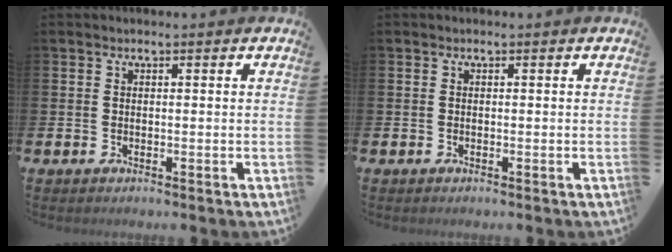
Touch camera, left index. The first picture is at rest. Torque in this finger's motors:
{"motor_torque": [-0.13, -0.04, -0.03, -0.01]}